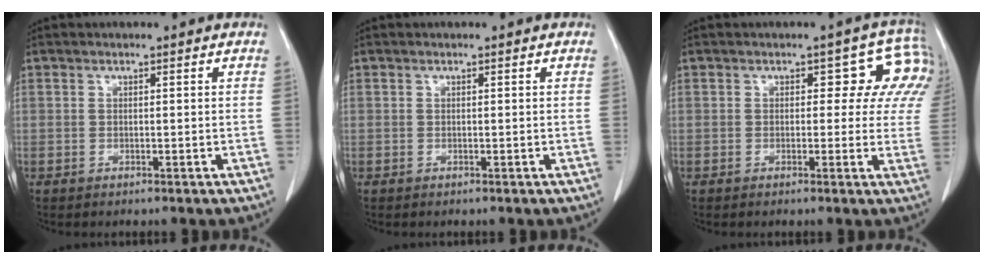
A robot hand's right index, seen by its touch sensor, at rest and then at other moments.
{"total": 0.0}
{"total": 6.2, "force": [3.0, 4.2, 3.5], "torque": [-0.020, 0.013, 0.010]}